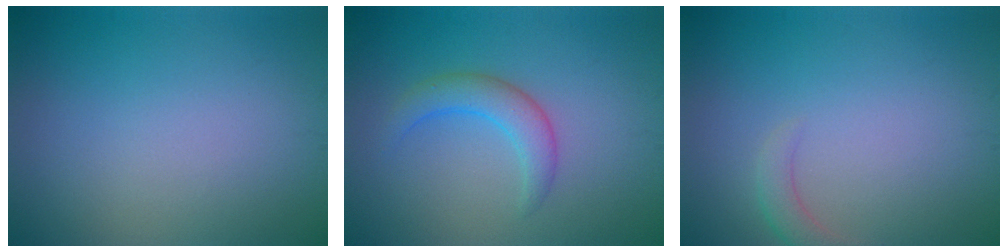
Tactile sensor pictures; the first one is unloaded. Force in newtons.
{"total": 2.8, "press": 2.8, "slide": 0.2}
{"total": 1.6, "press": 1.6, "slide": 0.3}